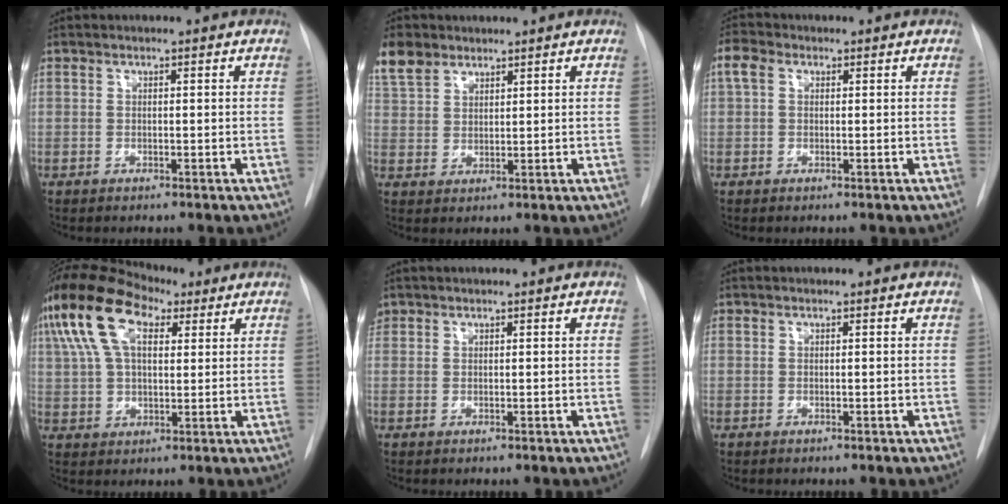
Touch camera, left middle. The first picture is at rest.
{"total": 6.1, "force": [4.7, 3.5, 1.9], "torque": [-0.044, 0.014, 0.101]}
{"total": 2.8, "force": [0.9, 2.0, 1.7], "torque": [-0.044, 0.022, 0.019]}
{"total": 14.6, "force": [7.2, 7.2, 10.5], "torque": [-0.233, 0.056, 0.134]}
{"total": 1.3, "force": [0.8, 1.0, 0.1], "torque": [0.001, 0.013, 0.014]}
{"total": 0.0}